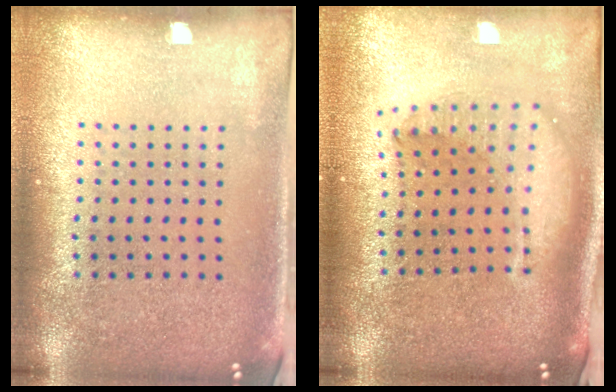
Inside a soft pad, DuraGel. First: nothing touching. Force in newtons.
{"total": 2.3, "press": 1.7, "slide": 1.5}